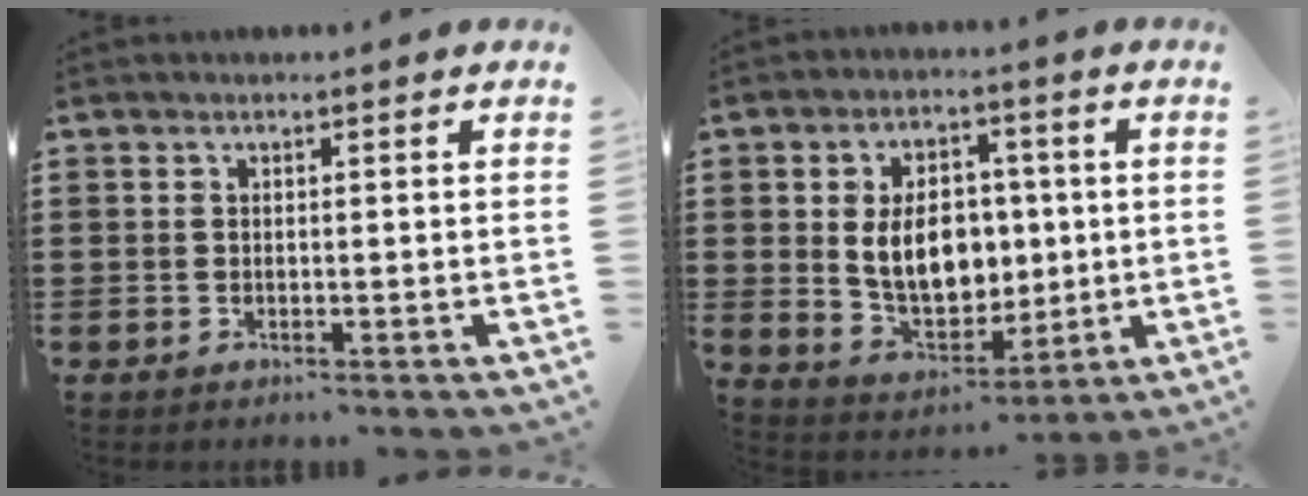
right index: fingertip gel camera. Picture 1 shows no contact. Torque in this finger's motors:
{"motor_torque": [2.05, -0.09, 1.05, 0.21]}